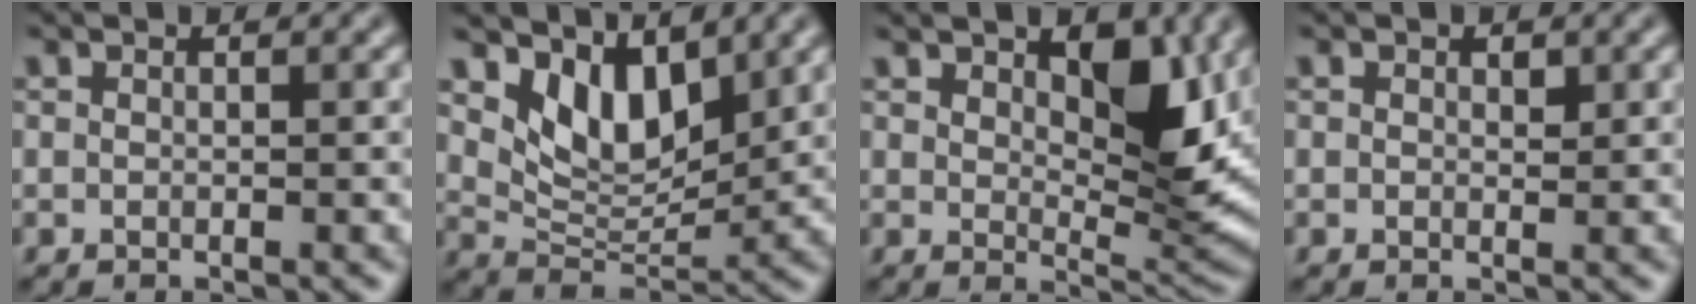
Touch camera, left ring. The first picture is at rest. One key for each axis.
{"total": 5.3, "fx": 3.3, "fy": 2.7, "fz": 3.0, "tx": -0.064, "ty": -0.017, "tz": 0.056}
{"total": 7.1, "fx": 2.9, "fy": 3.2, "fz": 5.7, "tx": -0.083, "ty": -0.009, "tz": 0.048}
{"total": 0.7, "fx": 0.3, "fy": 0.5, "fz": 0.4, "tx": -0.007, "ty": -0.003, "tz": 0.003}